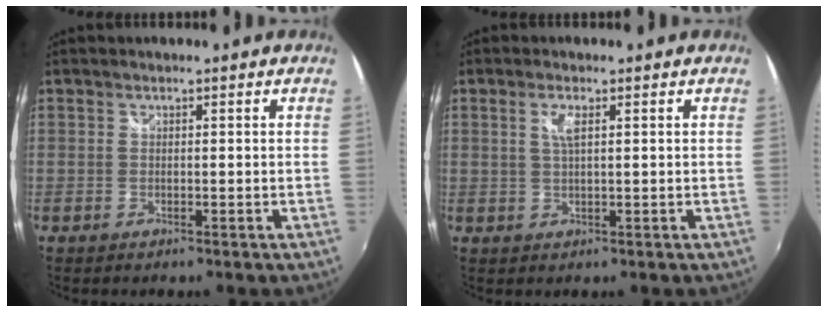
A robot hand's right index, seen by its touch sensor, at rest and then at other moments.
{"total": 2.4, "force": [0.9, 0.4, 2.3], "torque": [-0.044, 0.000, 0.016]}